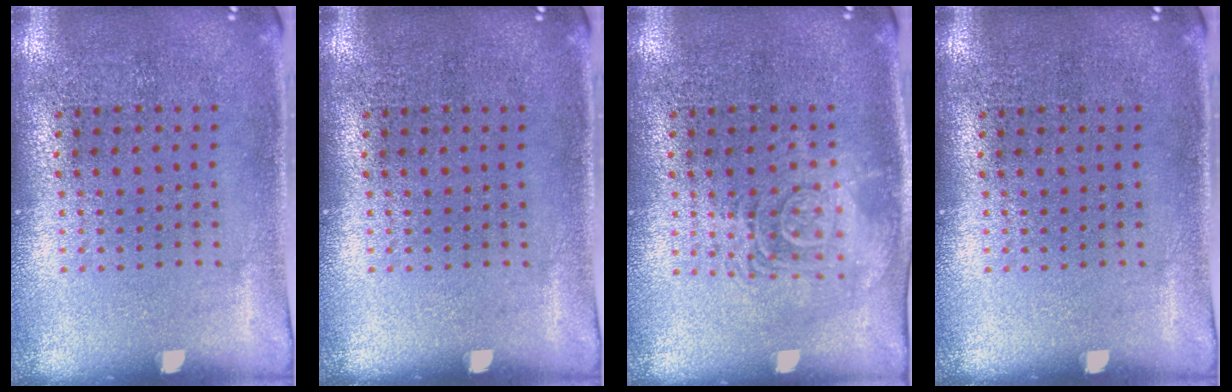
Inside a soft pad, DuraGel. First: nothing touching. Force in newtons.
{"total": 0.0}
{"total": 2.8, "press": 2.8, "slide": 0.5}
{"total": 0.0}